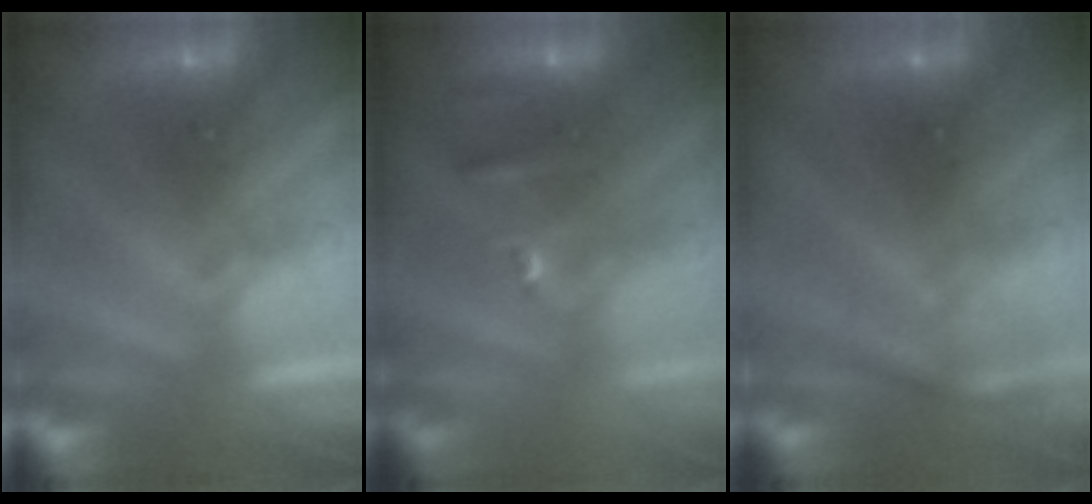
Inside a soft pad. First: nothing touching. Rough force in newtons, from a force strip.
{"total": 2.5}
{"total": 2.4}